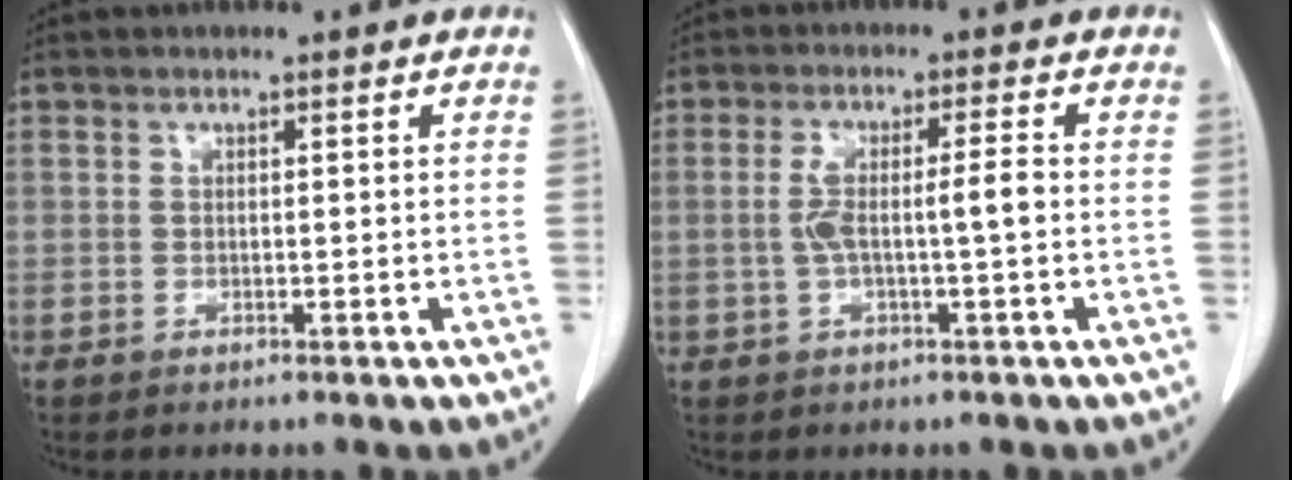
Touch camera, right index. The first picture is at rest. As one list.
[{"total": 5.3, "force": [-0.4, 0.3, 5.3], "torque": [-0.107, 0.013, -0.005]}]